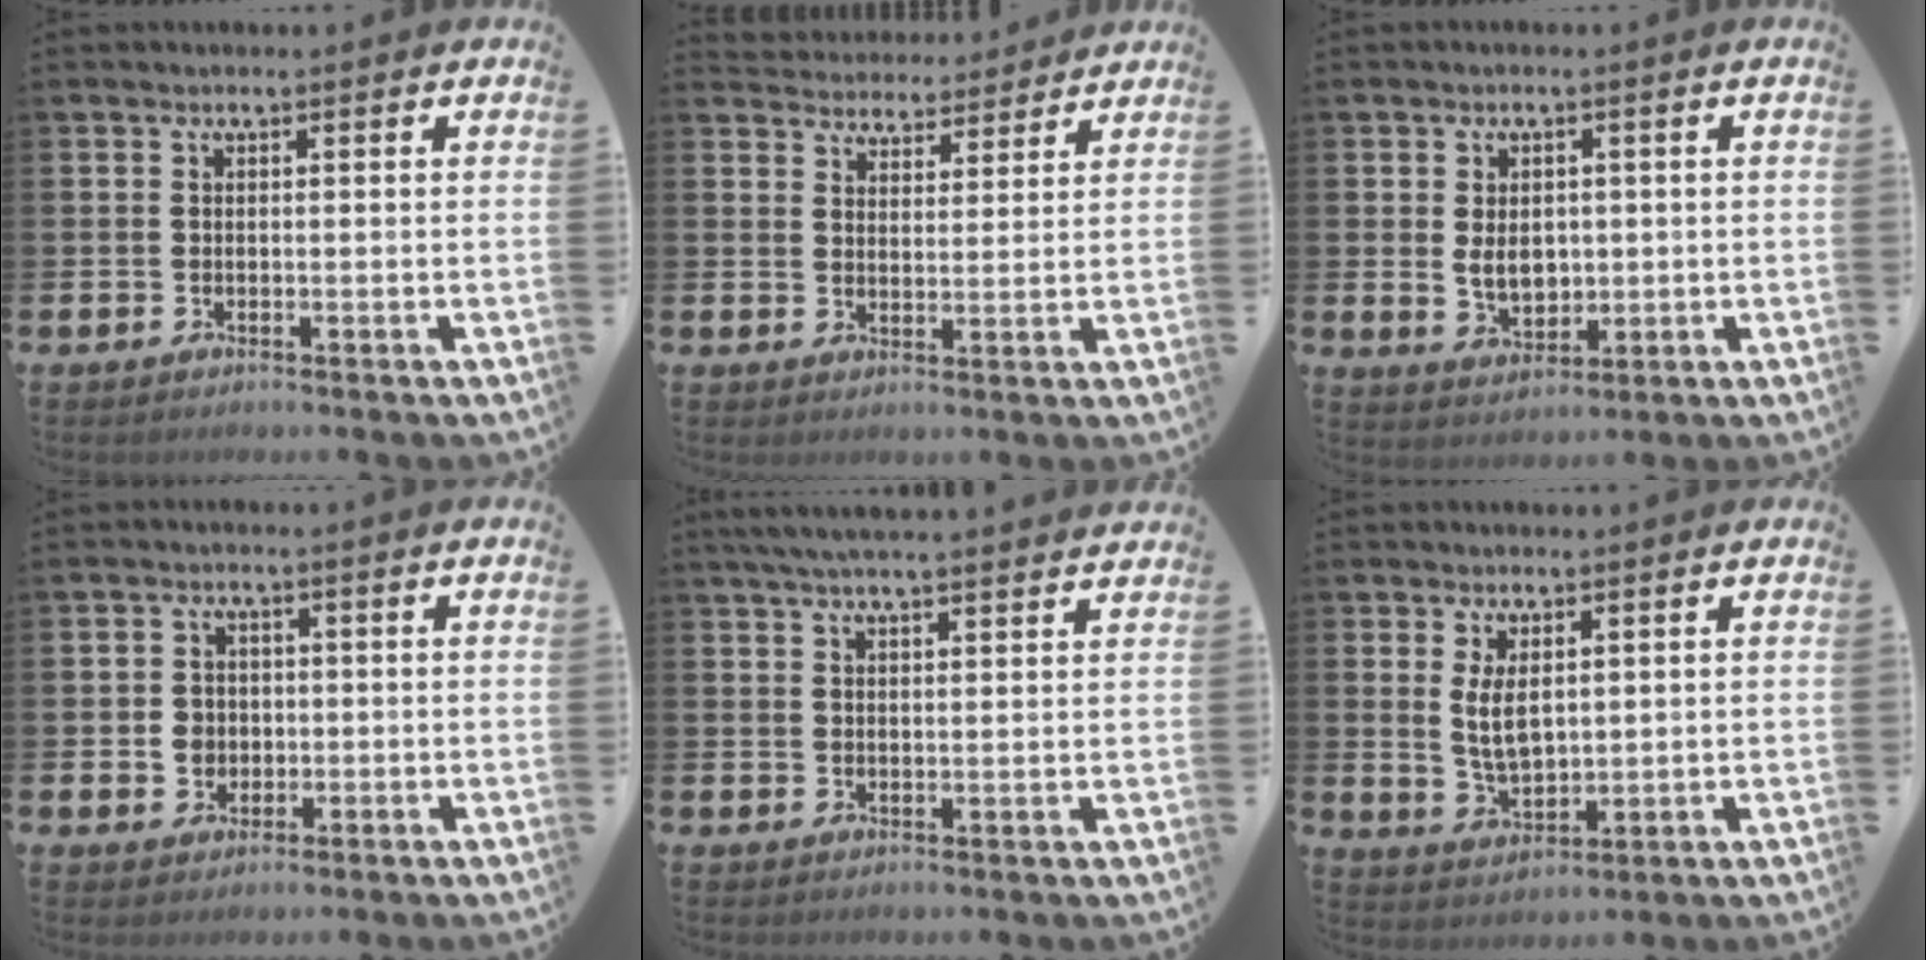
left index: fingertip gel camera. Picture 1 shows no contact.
{"total": 4.4, "force": [4.3, 0.9, -0.6], "torque": [0.001, -0.033, 0.076]}
{"total": 4.1, "force": [0.5, 2.9, 2.9], "torque": [-0.036, 0.001, 0.002]}
{"total": 2.8, "force": [0.0, 2.7, 0.7], "torque": [-0.008, 0.002, -0.008]}
{"total": 4.7, "force": [4.4, -0.1, 1.7], "torque": [-0.043, -0.012, 0.079]}
{"total": 4.4, "force": [1.8, 2.1, 3.5], "torque": [-0.054, -0.003, 0.029]}